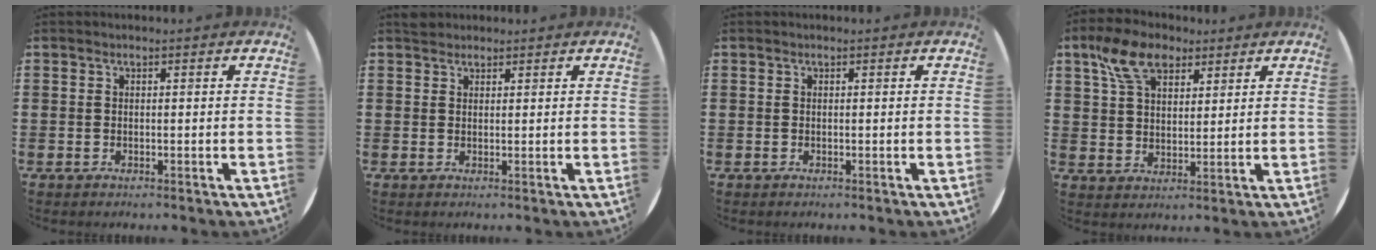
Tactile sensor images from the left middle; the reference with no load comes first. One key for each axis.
{"total": 1.2, "fx": 1.2, "fy": 0.4, "fz": 0.0, "tx": 0.006, "ty": 0.000, "tz": 0.022}
{"total": 0.0}
{"total": 7.9, "fx": 5.1, "fy": 4.4, "fz": 4.1, "tx": -0.090, "ty": 0.002, "tz": 0.095}